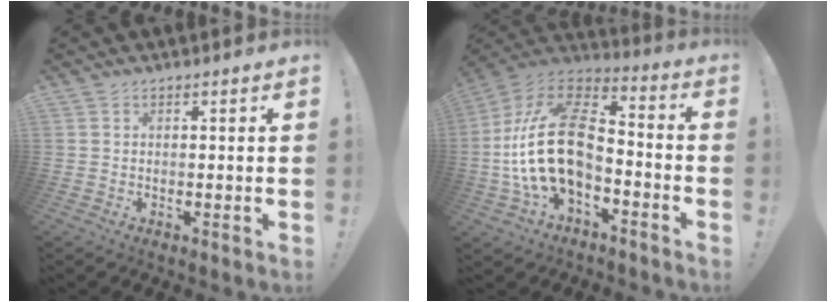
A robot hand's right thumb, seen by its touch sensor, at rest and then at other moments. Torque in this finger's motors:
{"motor_torque": [2.36, 2.64, 2.22, -0.55, 0.54]}